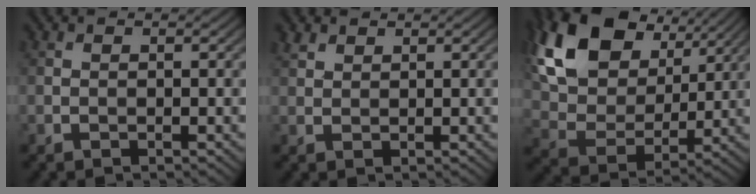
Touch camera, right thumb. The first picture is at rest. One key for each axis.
{"total": 1.8, "fx": 1.4, "fy": 0.9, "fz": 0.6, "tx": -0.017, "ty": 0.005, "tz": 0.033}
{"total": 17.2, "fx": 8.8, "fy": 11.0, "fz": 10.0, "tx": -0.253, "ty": 0.024, "tz": 0.159}